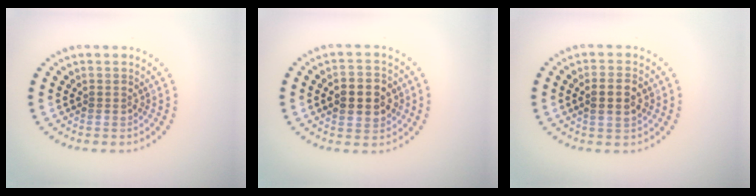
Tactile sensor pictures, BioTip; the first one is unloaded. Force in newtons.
{"total": 4.6, "press": 4.5, "slide": 0.2}
{"total": 2.9, "press": 2.9, "slide": 0.6}